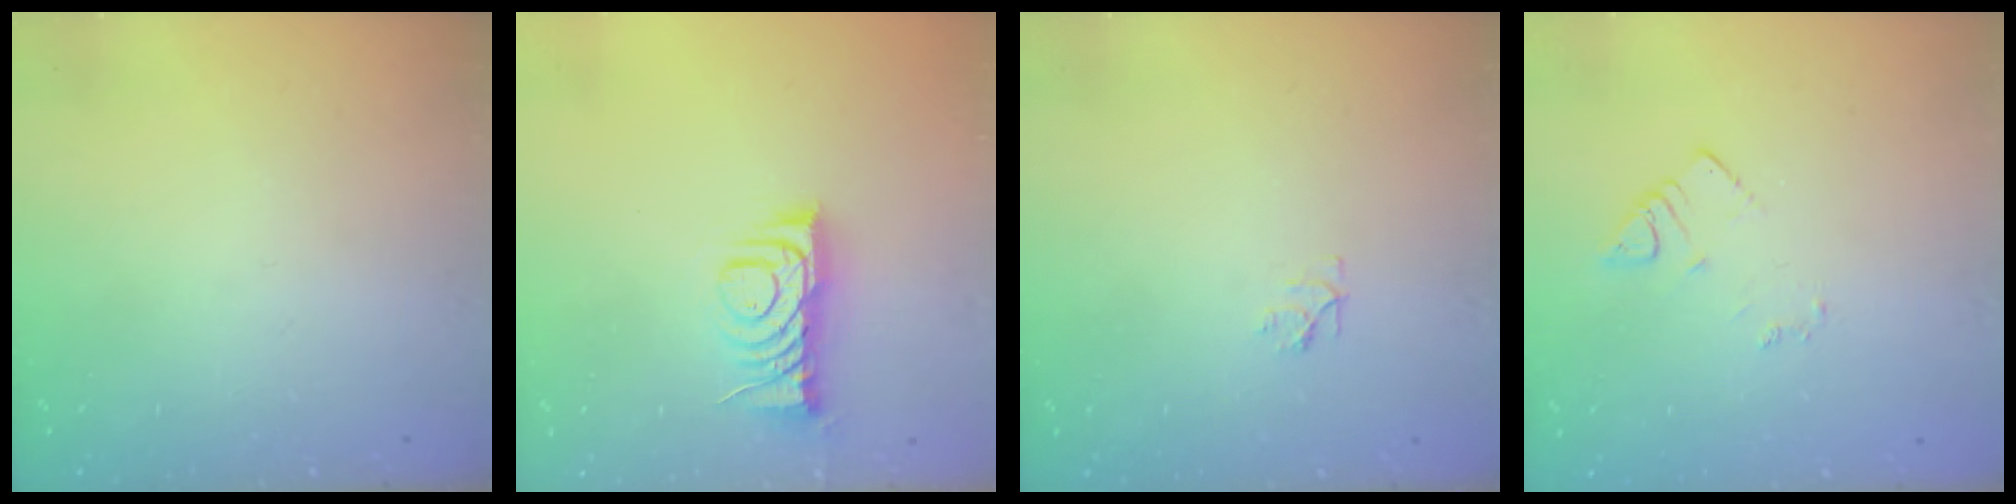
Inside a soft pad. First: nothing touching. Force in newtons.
{"total": 8.0, "press": 7.9, "slide": 0.4}
{"total": 4.6, "press": 4.6, "slide": 0.7}
{"total": 2.9, "press": 2.9, "slide": 0.3}